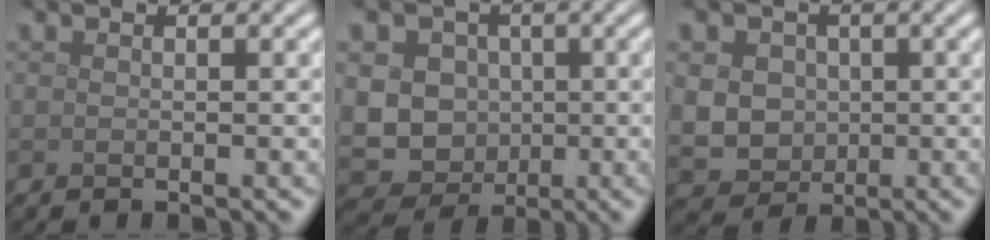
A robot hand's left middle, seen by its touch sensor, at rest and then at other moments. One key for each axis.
{"total": 9.9, "fx": 0.4, "fy": 9.1, "fz": 3.8, "tx": -0.071, "ty": 0.014, "tz": -0.017}
{"total": 4.5, "fx": 0.3, "fy": 4.0, "fz": 2.0, "tx": -0.043, "ty": 0.006, "tz": -0.003}